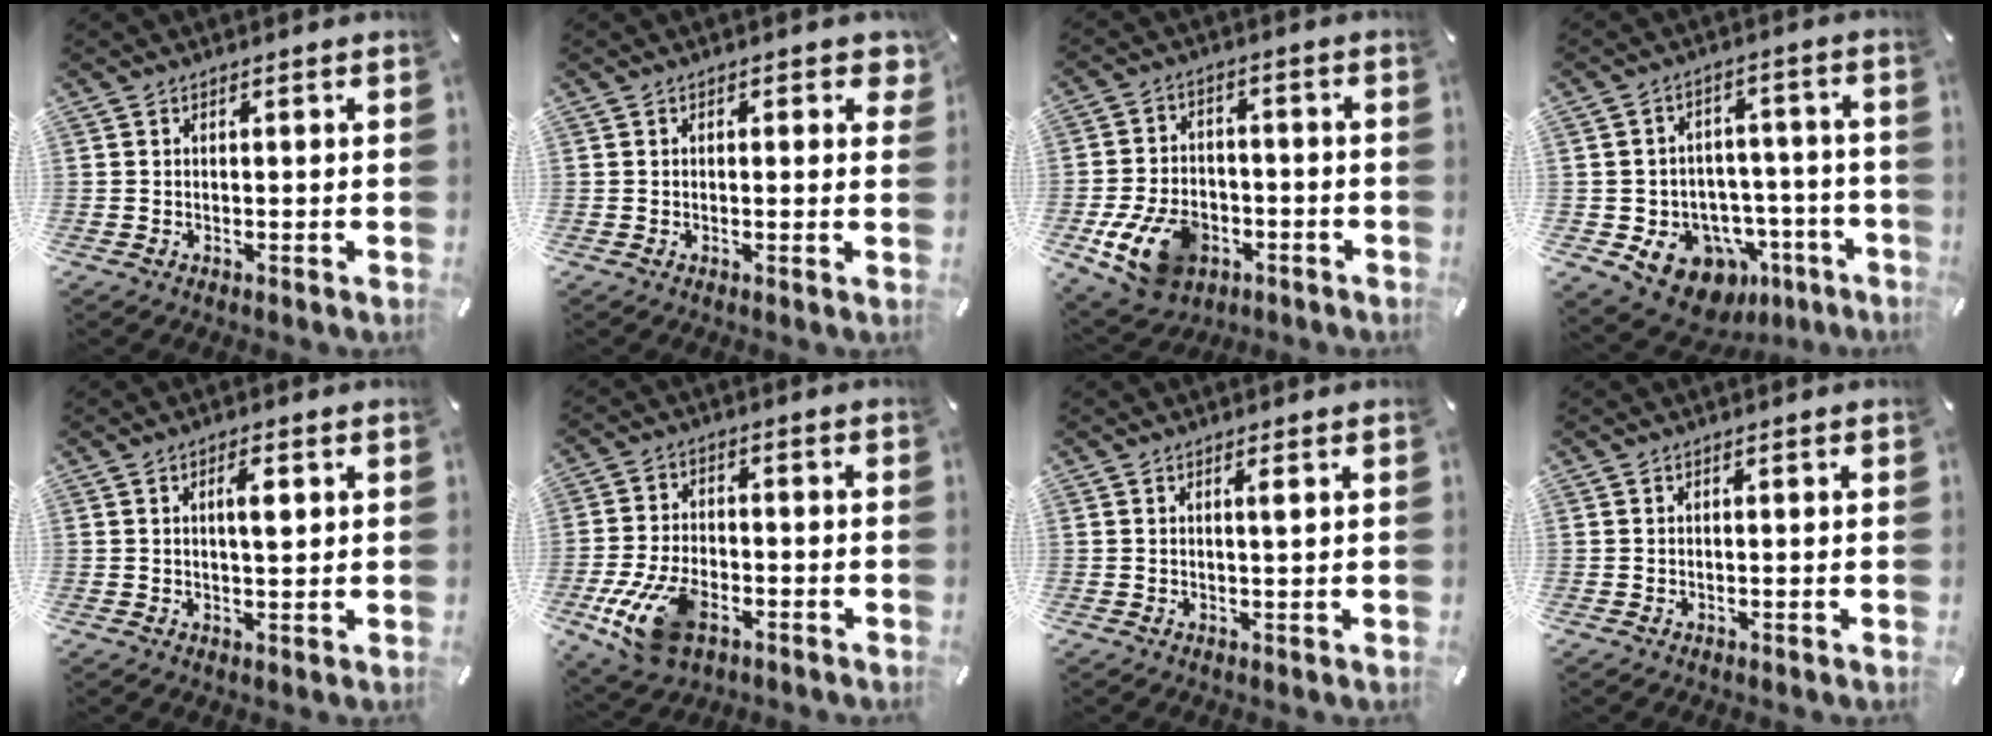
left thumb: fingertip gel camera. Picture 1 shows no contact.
{"total": 1.7, "force": [0.4, 0.8, 1.5], "torque": [-0.014, -0.002, 0.003]}
{"total": 13.6, "force": [-5.7, 9.4, 8.0], "torque": [-0.150, 0.032, -0.098]}
{"total": 12.6, "force": [-6.7, 9.5, 4.9], "torque": [-0.058, 0.036, -0.102]}
{"total": 4.4, "force": [1.0, 1.5, 4.1], "torque": [-0.068, 0.000, 0.011]}
{"total": 13.8, "force": [-5.8, 7.9, 9.7], "torque": [-0.202, 0.017, -0.097]}
{"total": 1.5, "force": [0.5, 0.0, 1.4], "torque": [-0.028, -0.002, 0.007]}
{"total": 0.0}